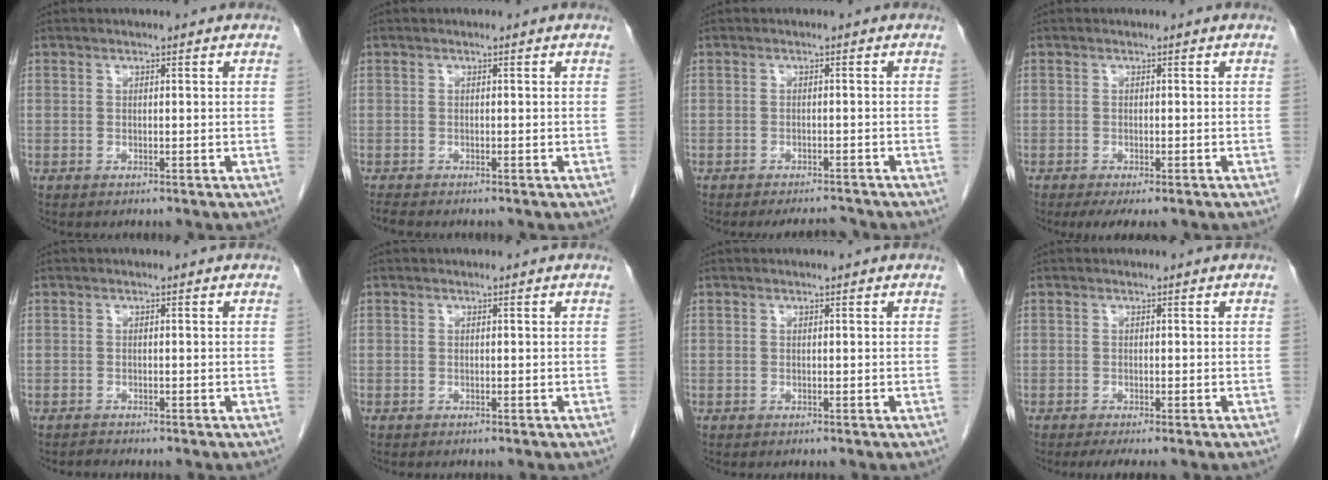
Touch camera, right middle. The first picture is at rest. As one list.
[{"total": 1.1, "force": [-1.0, -0.1, 0.3], "torque": [-0.013, -0.005, -0.020]}, {"total": 3.5, "force": [-3.4, 0.3, 0.7], "torque": [-0.010, -0.011, -0.049]}, {"total": 4.8, "force": [-3.5, 1.3, 3.0], "torque": [-0.042, -0.013, -0.050]}, {"total": 0.6, "force": [-0.6, 0.0, -0.1], "torque": [-0.002, -0.004, -0.011]}, {"total": 0.0}, {"total": 0.0}, {"total": 3.0, "force": [-2.3, 0.3, 1.9], "torque": [-0.030, -0.010, -0.035]}]